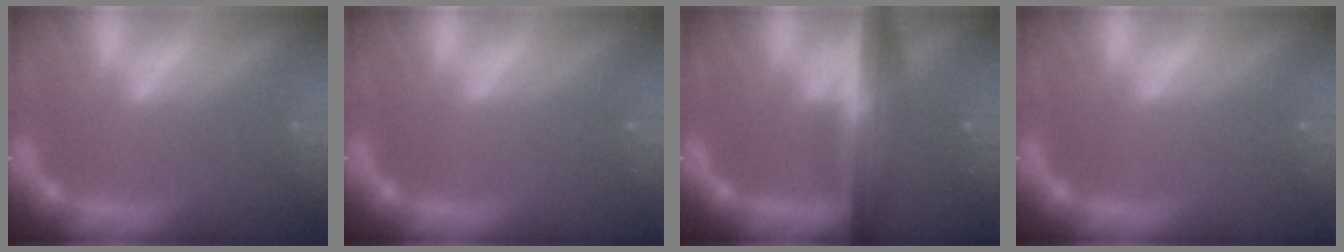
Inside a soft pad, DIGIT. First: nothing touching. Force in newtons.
{"total": 0.0}
{"total": 8.0}
{"total": 0.0}